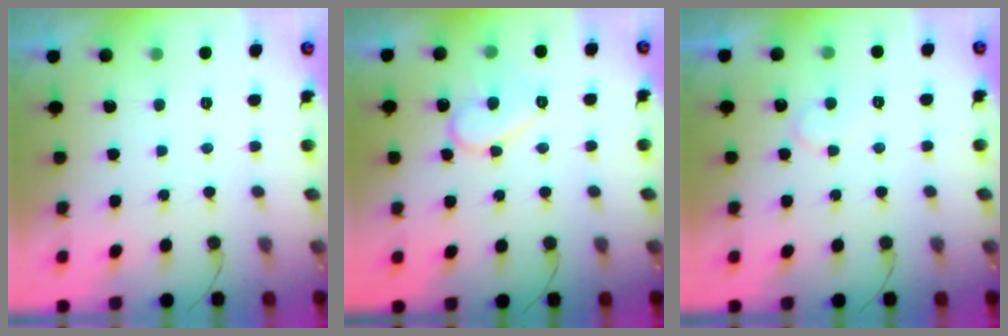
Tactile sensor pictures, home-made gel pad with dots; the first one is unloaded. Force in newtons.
{"total": 10.5, "press": 10.5, "slide": 1.0}
{"total": 5.1, "press": 5.1, "slide": 0.3}